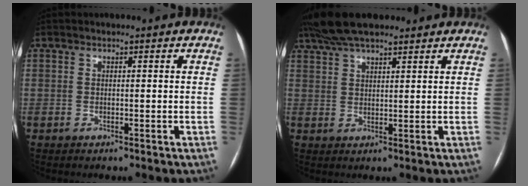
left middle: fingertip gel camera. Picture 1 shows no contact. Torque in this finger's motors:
{"motor_torque": [0.93, -0.94, 0.12, 0.05]}